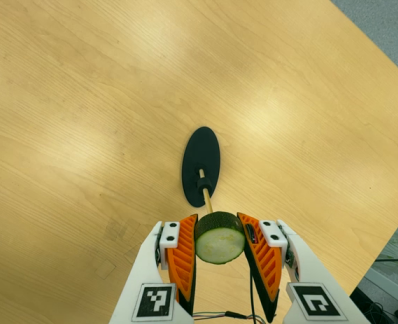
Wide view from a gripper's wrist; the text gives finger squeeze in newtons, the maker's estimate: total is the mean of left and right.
{"total": 11.3, "left": 11.4, "right": 11.3}